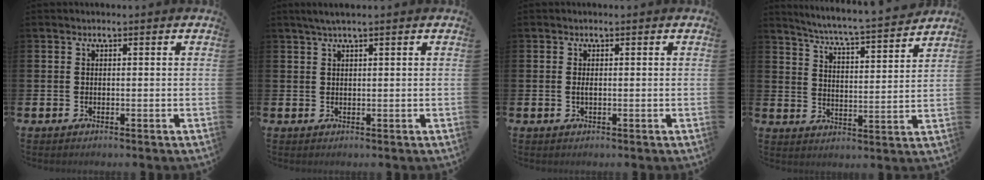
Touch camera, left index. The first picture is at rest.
{"total": 1.8, "force": [1.3, 0.0, 1.3], "torque": [-0.026, 0.004, 0.024]}
{"total": 0.7, "force": [0.0, 0.2, 0.7], "torque": [-0.010, 0.000, -0.002]}
{"total": 5.9, "force": [5.7, -0.5, 1.5], "torque": [-0.054, -0.050, 0.094]}